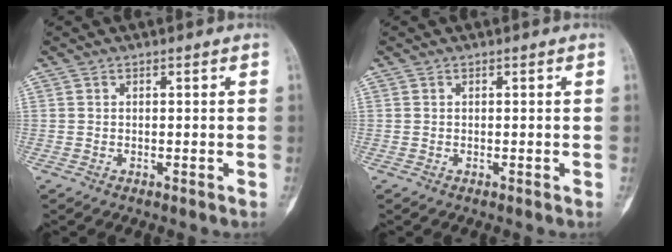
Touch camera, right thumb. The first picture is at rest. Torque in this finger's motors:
{"motor_torque": [2.49, 2.52, 0.04, 0.01, 0.00]}